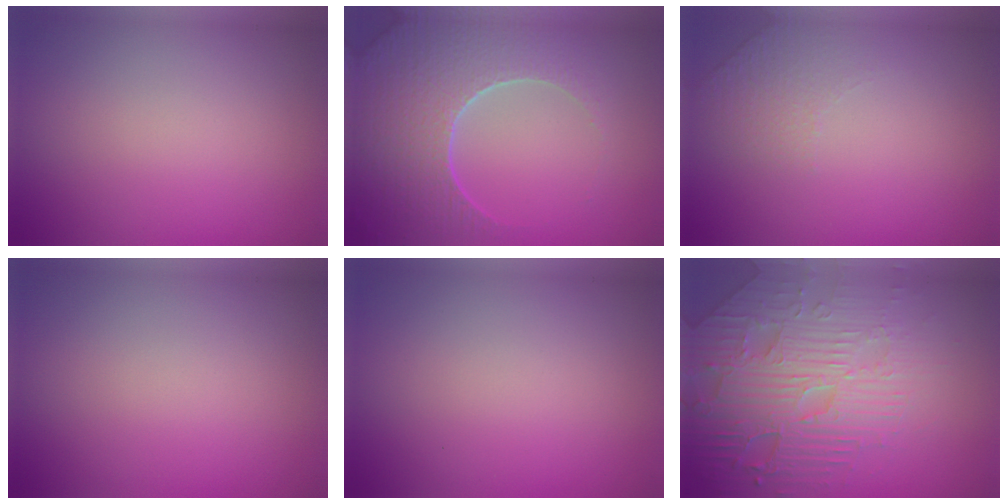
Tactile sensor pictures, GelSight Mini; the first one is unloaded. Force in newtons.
{"total": 7.6, "press": 5.9, "slide": 4.8}
{"total": 1.3, "press": 0.8, "slide": 1.1}
{"total": 0.0}
{"total": 0.0}
{"total": 7.0, "press": 5.7, "slide": 4.1}